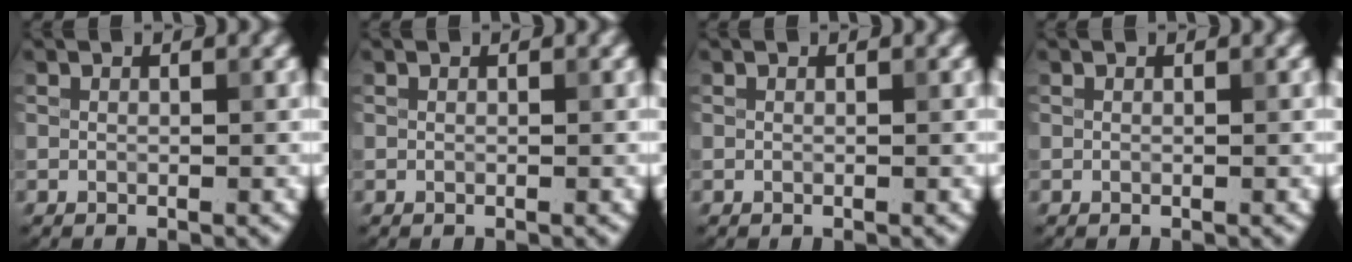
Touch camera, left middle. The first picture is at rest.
{"total": 0.0}
{"total": 0.0}
{"total": 0.0}